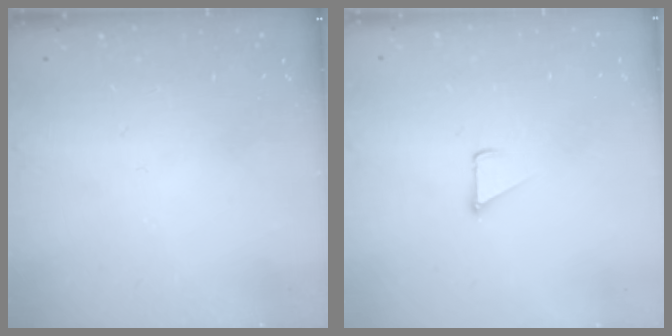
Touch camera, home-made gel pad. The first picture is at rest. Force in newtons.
{"total": 2.3, "press": 2.3, "slide": 0.2}